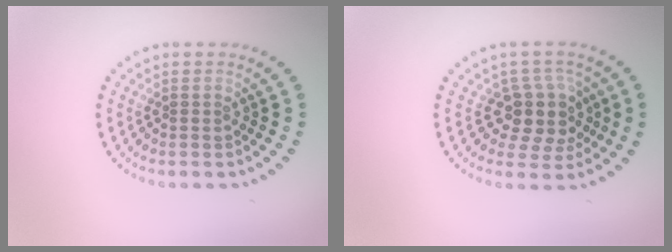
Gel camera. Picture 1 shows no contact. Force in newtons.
{"total": 3.8, "press": 3.1, "slide": 2.1}